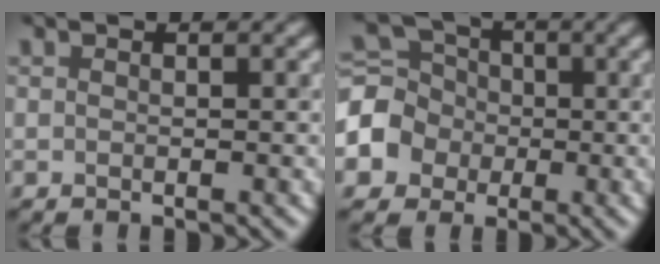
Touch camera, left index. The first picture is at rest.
{"total": 4.8, "force": [-1.5, 4.4, 1.0], "torque": [-0.015, 0.005, -0.043]}